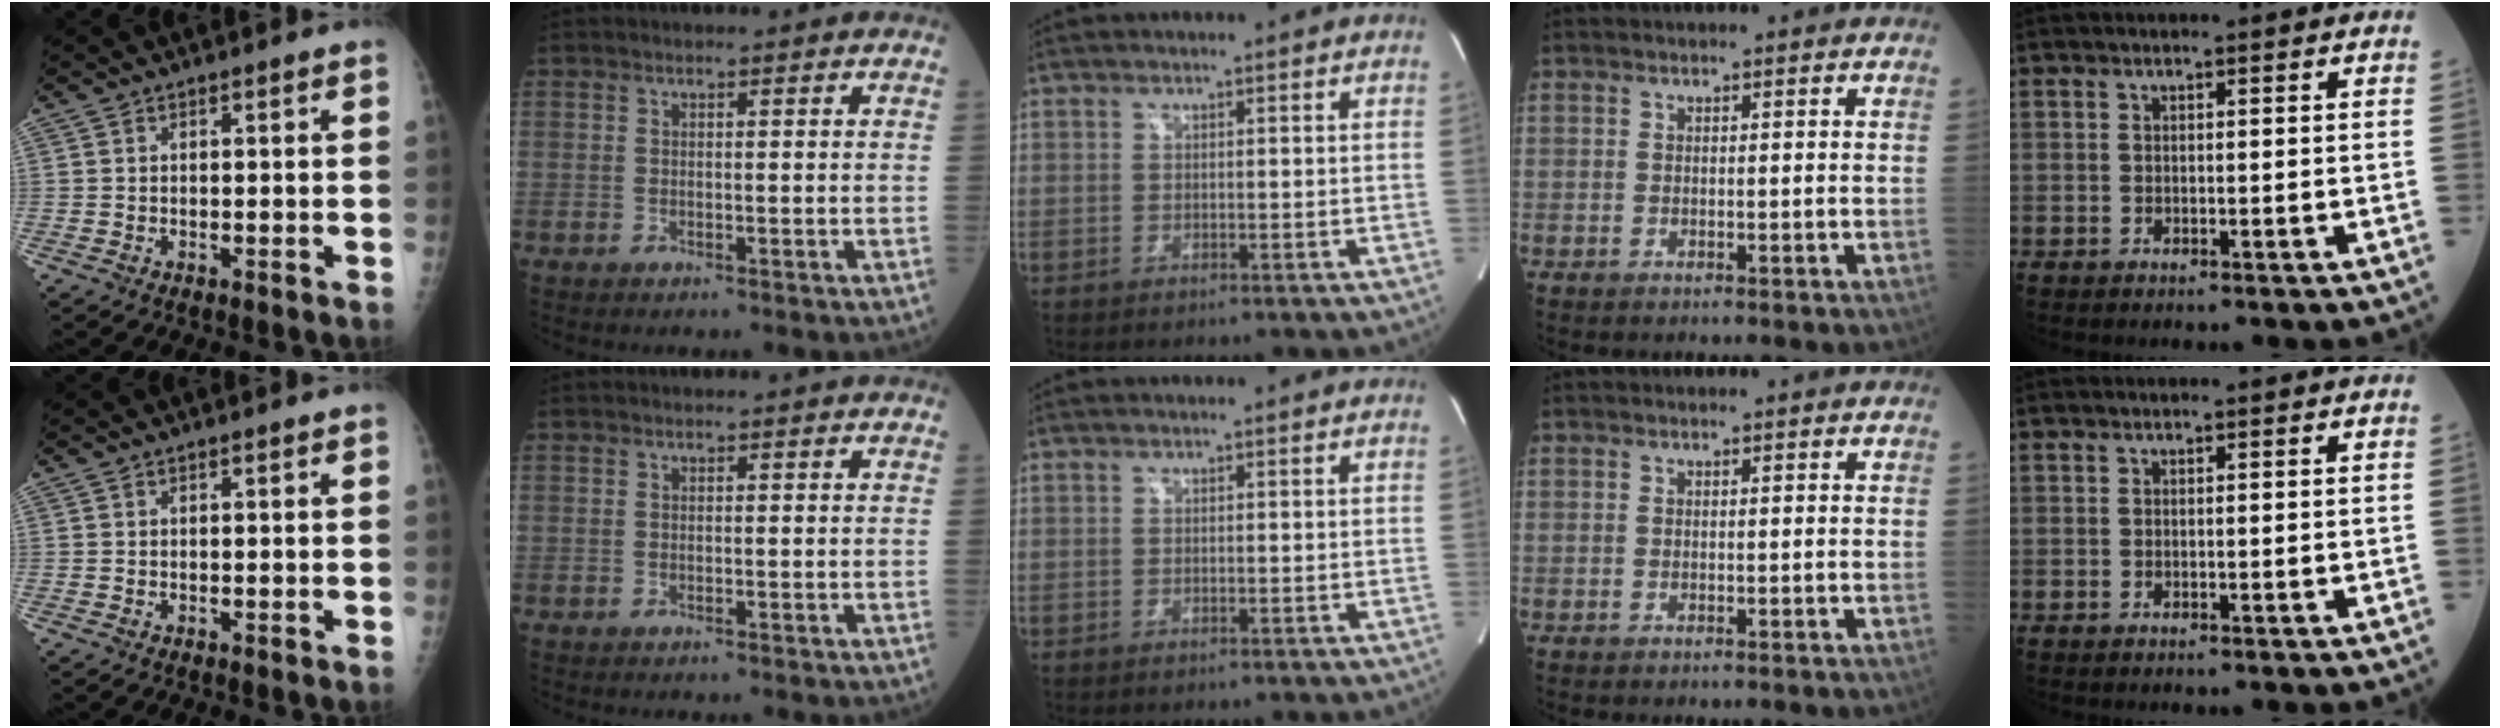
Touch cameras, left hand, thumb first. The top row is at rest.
{}